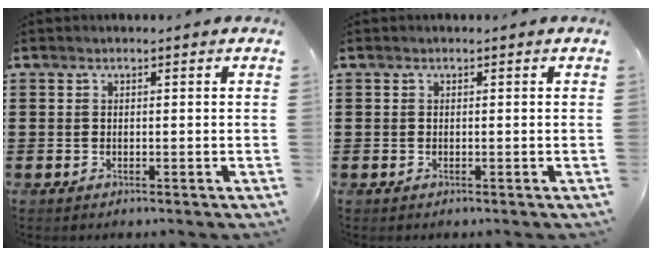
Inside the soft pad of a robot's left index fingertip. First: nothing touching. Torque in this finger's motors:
{"motor_torque": [-0.01, 0.01, 0.00, 0.00]}